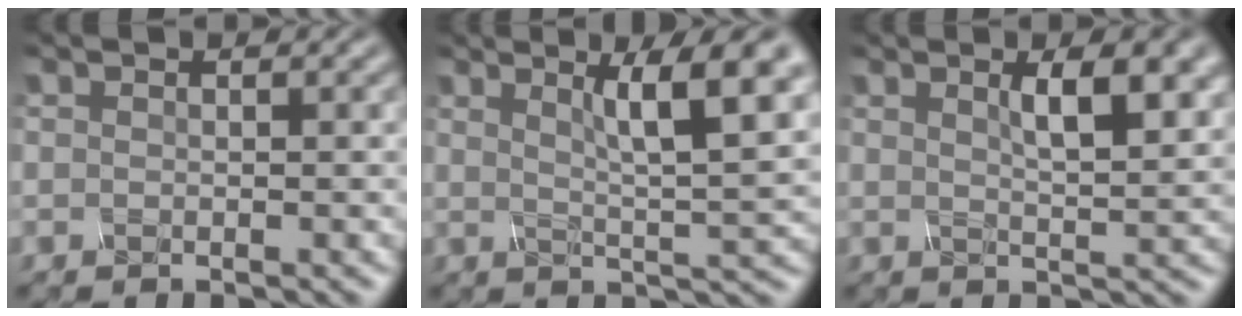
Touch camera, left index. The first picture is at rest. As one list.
[{"total": 7.1, "force": [2.7, 1.4, 6.4], "torque": [-0.085, 0.006, 0.051]}, {"total": 4.9, "force": [1.6, 1.6, 4.4], "torque": [-0.056, 0.004, 0.024]}]